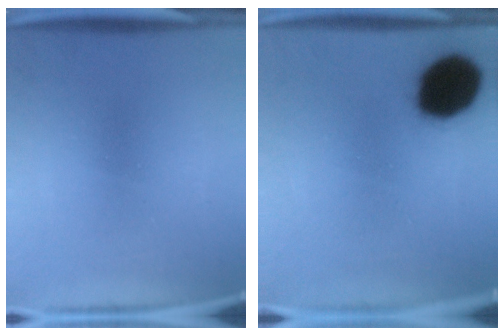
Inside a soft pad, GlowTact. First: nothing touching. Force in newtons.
{"total": 18.7}